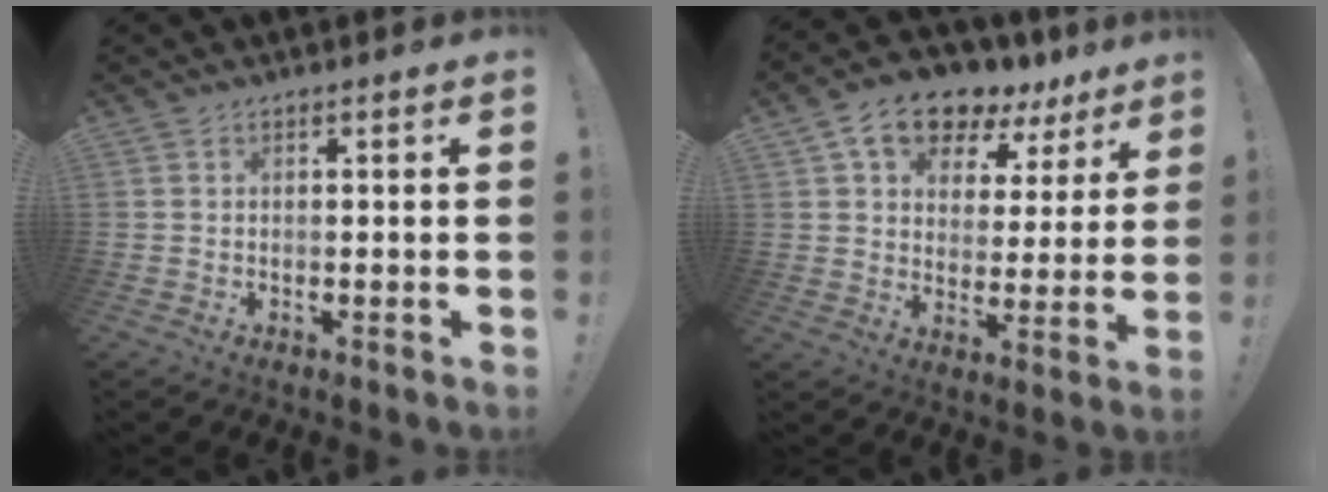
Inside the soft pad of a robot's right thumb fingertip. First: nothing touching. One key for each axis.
{"total": 11.9, "fx": 8.4, "fy": 6.7, "fz": 5.3, "tx": -0.089, "ty": -0.059, "tz": 0.153}